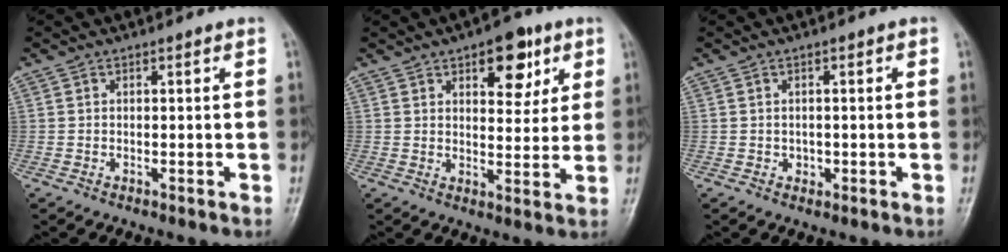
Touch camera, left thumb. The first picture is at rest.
{"total": 9.3, "force": [4.6, 5.0, 6.4], "torque": [-0.047, -0.018, 0.060]}
{"total": 1.4, "force": [-0.4, 1.3, 0.4], "torque": [0.006, 0.003, -0.004]}